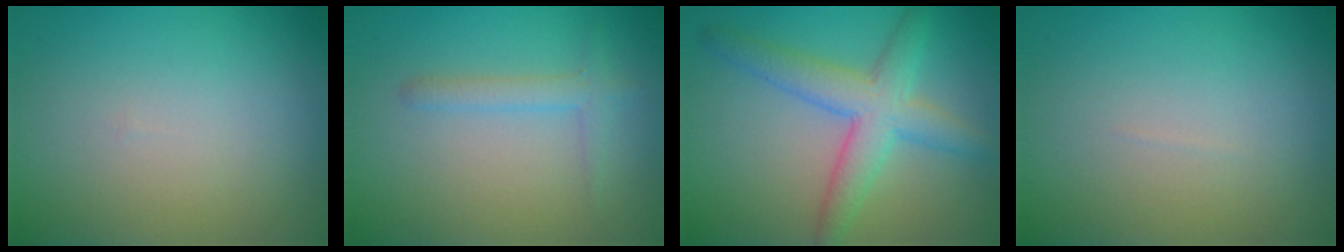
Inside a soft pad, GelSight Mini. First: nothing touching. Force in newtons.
{"total": 1.7, "press": 1.7, "slide": 0.1}
{"total": 4.7, "press": 4.7, "slide": 0.0}
{"total": 0.0}